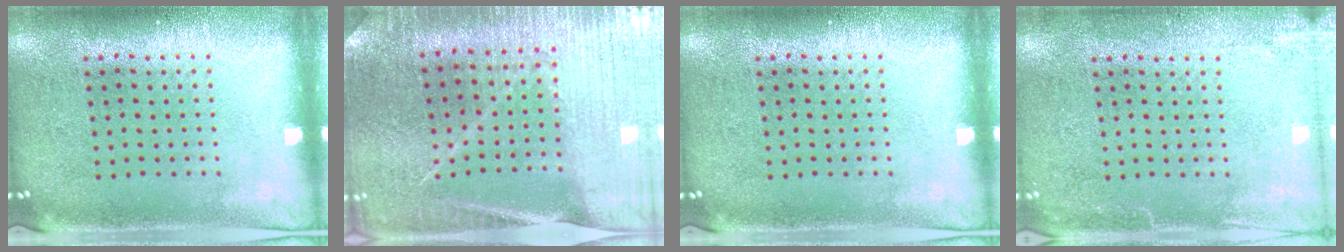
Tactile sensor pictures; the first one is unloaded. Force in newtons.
{"total": 2.3, "press": 2.3, "slide": 0.1}
{"total": 0.0}
{"total": 2.6, "press": 2.6, "slide": 0.3}